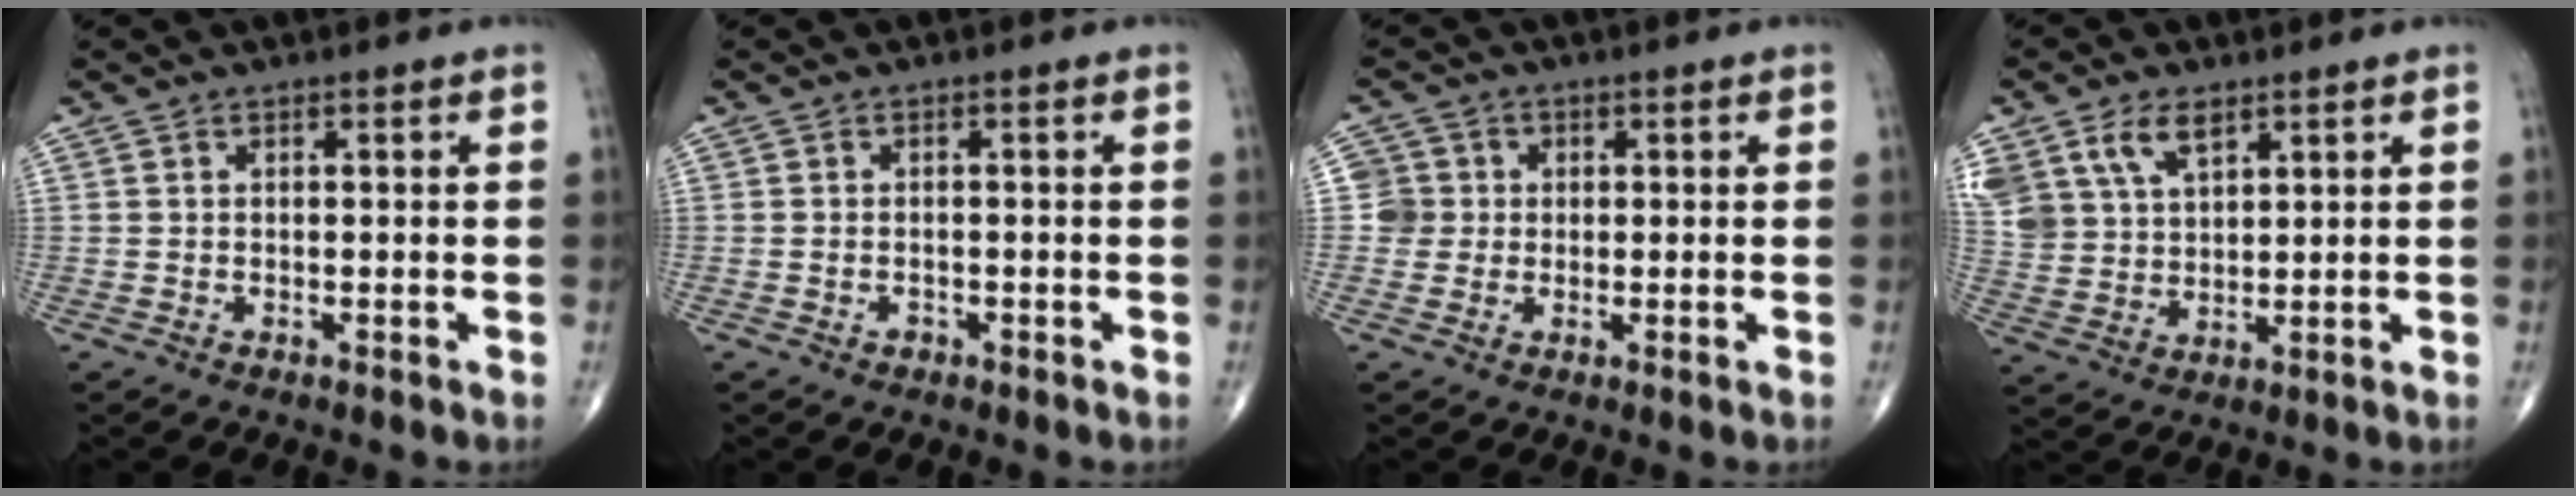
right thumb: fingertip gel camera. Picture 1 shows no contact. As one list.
[{"total": 1.0, "force": [-0.5, 0.8, 0.4], "torque": [-0.006, 0.006, -0.007]}, {"total": 4.1, "force": [0.3, 4.1, 0.1], "torque": [0.034, 0.009, -0.001]}, {"total": 11.8, "force": [6.4, 7.3, 6.7], "torque": [-0.131, -0.010, 0.134]}]